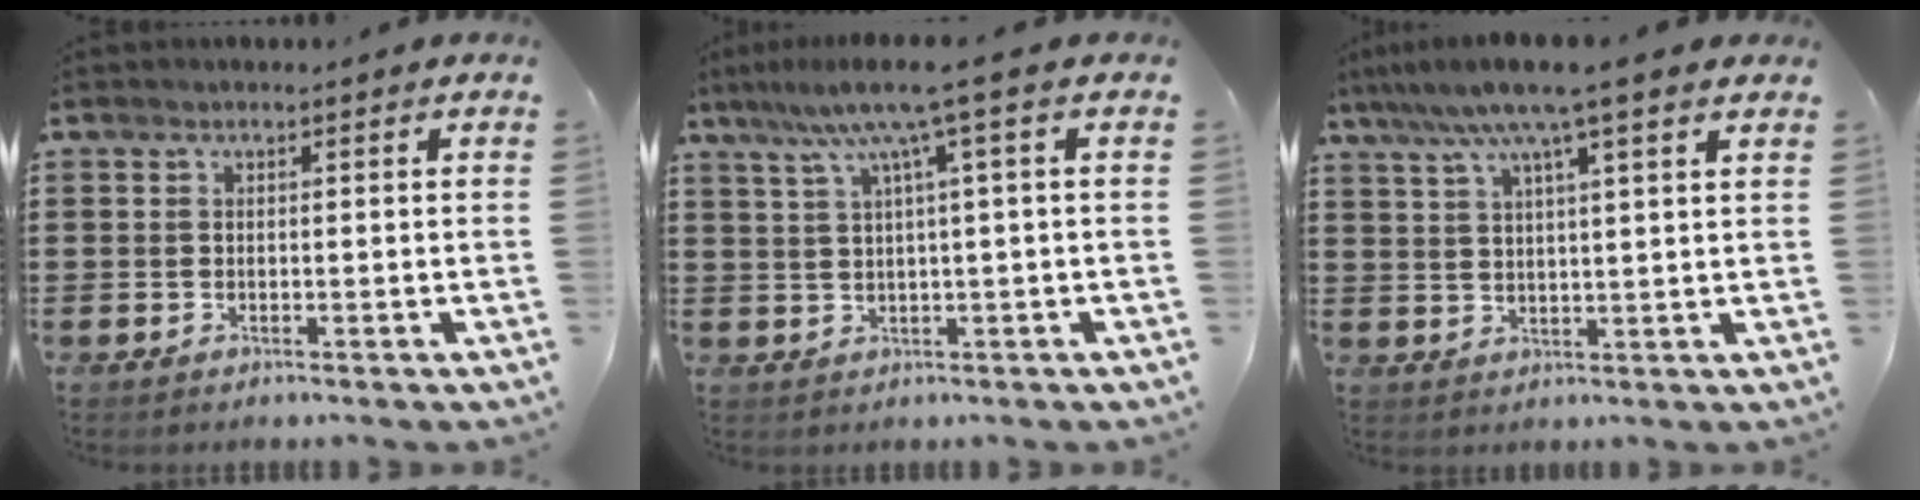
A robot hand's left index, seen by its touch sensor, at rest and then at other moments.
{"total": 7.3, "force": [2.8, -0.3, 6.7], "torque": [-0.135, -0.003, 0.043]}
{"total": 7.9, "force": [5.8, 0.2, 5.4], "torque": [-0.120, -0.012, 0.100]}